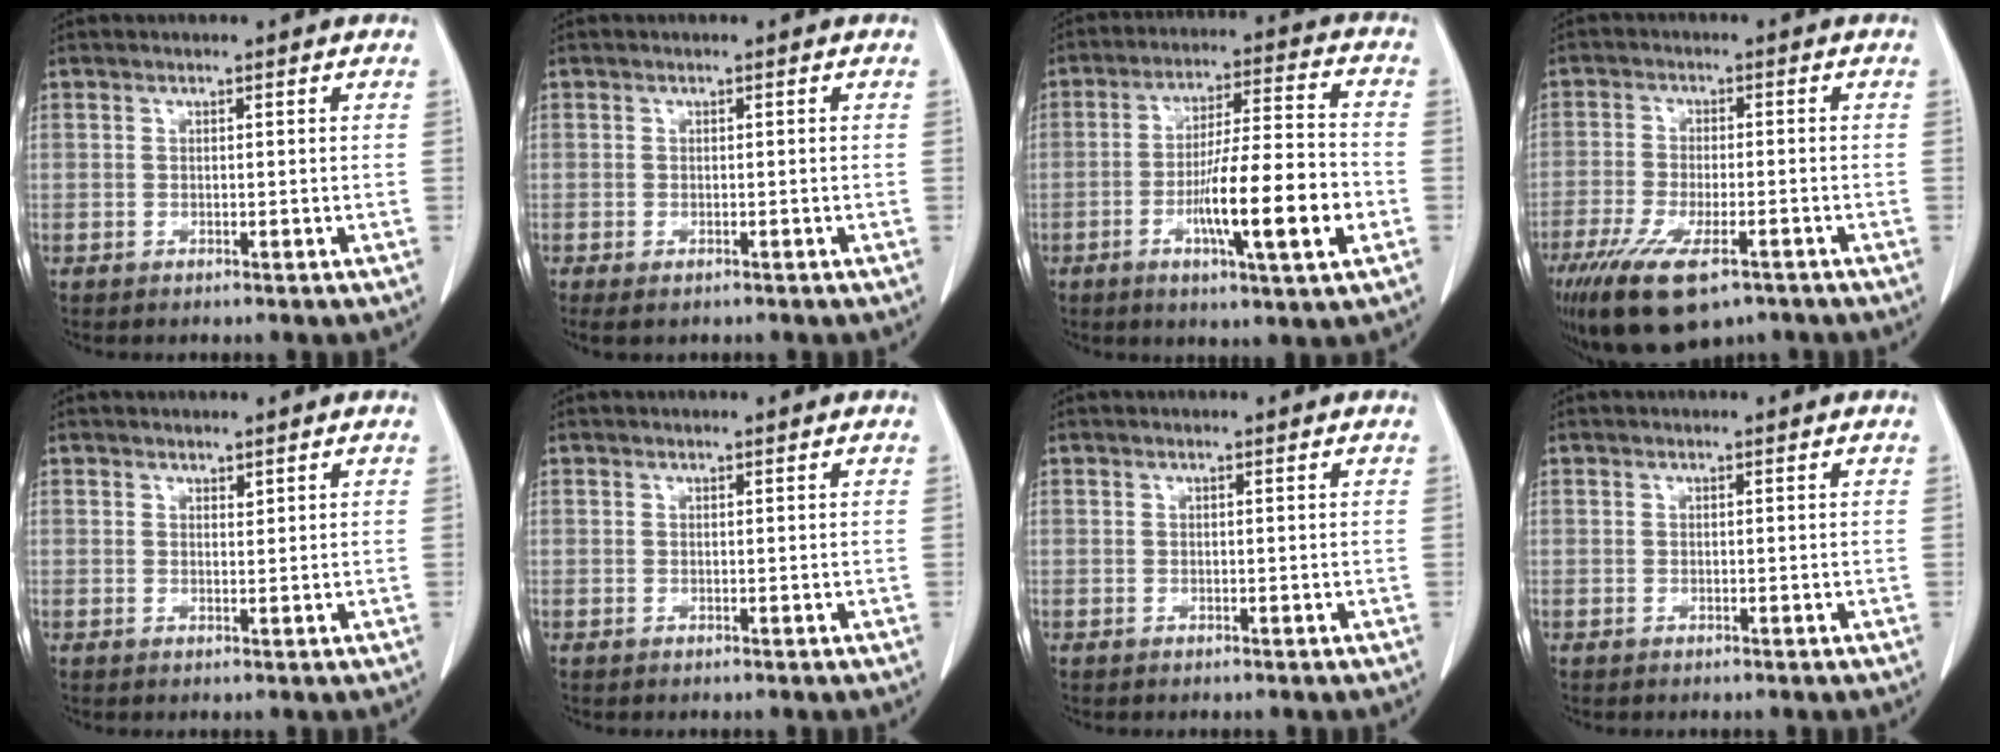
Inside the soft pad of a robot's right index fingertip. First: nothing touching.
{"total": 1.9, "force": [-1.3, 0.8, 1.1], "torque": [-0.017, -0.004, -0.014]}
{"total": 12.8, "force": [-3.8, 0.8, 12.2], "torque": [-0.202, -0.003, -0.061]}
{"total": 13.2, "force": [-8.6, 4.4, 9.0], "torque": [-0.176, -0.029, -0.138]}
{"total": 0.7, "force": [0.6, 0.3, 0.2], "torque": [-0.003, -0.005, 0.011]}
{"total": 0.0}
{"total": 0.0}
{"total": 0.0}